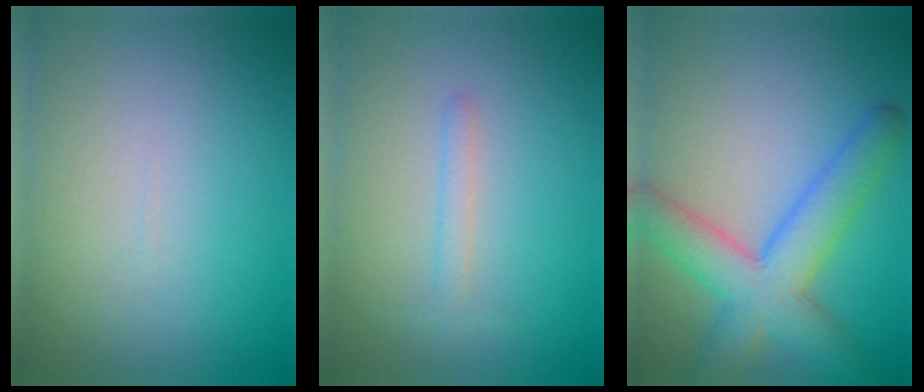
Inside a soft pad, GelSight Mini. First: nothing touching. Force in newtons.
{"total": 1.2, "press": 1.2, "slide": 0.1}
{"total": 7.0, "press": 7.0, "slide": 0.3}